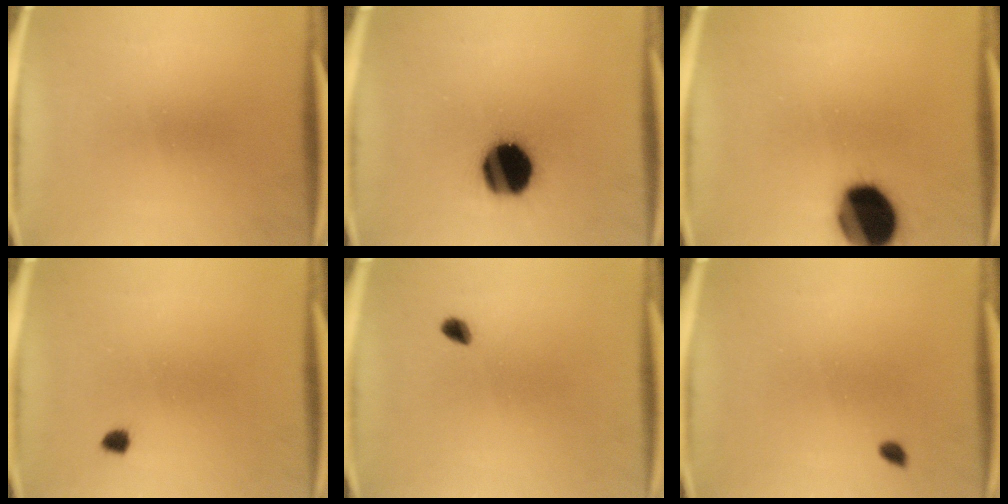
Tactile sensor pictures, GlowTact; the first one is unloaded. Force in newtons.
{"total": 17.1}
{"total": 17.6}
{"total": 1.2}
{"total": 1.7}
{"total": 0.9}